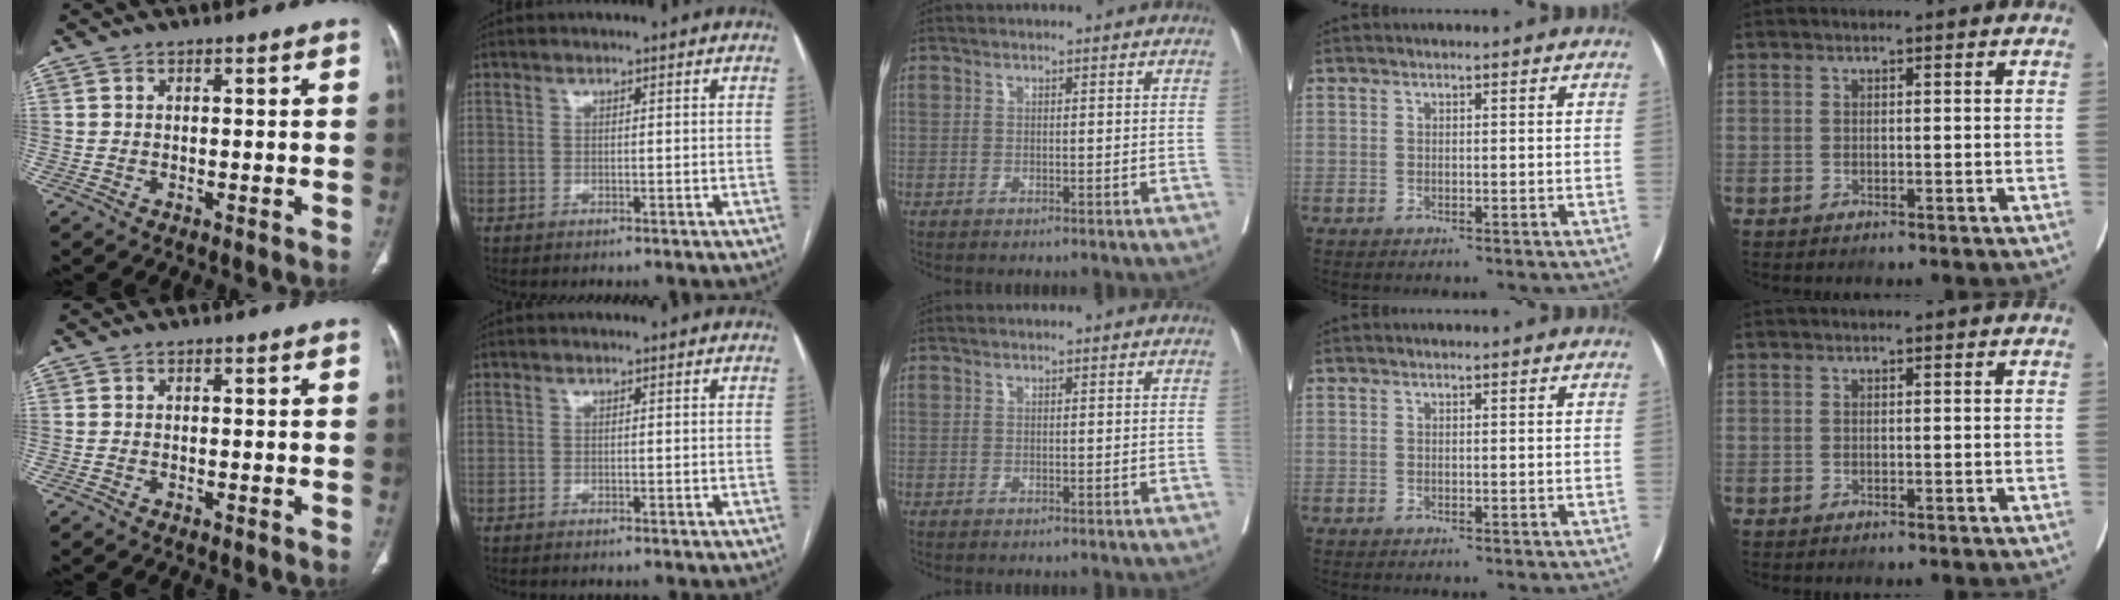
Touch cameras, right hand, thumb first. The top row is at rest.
{"index": {"total": 0.6, "force": [-0.6, -0.1, 0.2], "torque": [0.001, -0.001, -0.010]}}